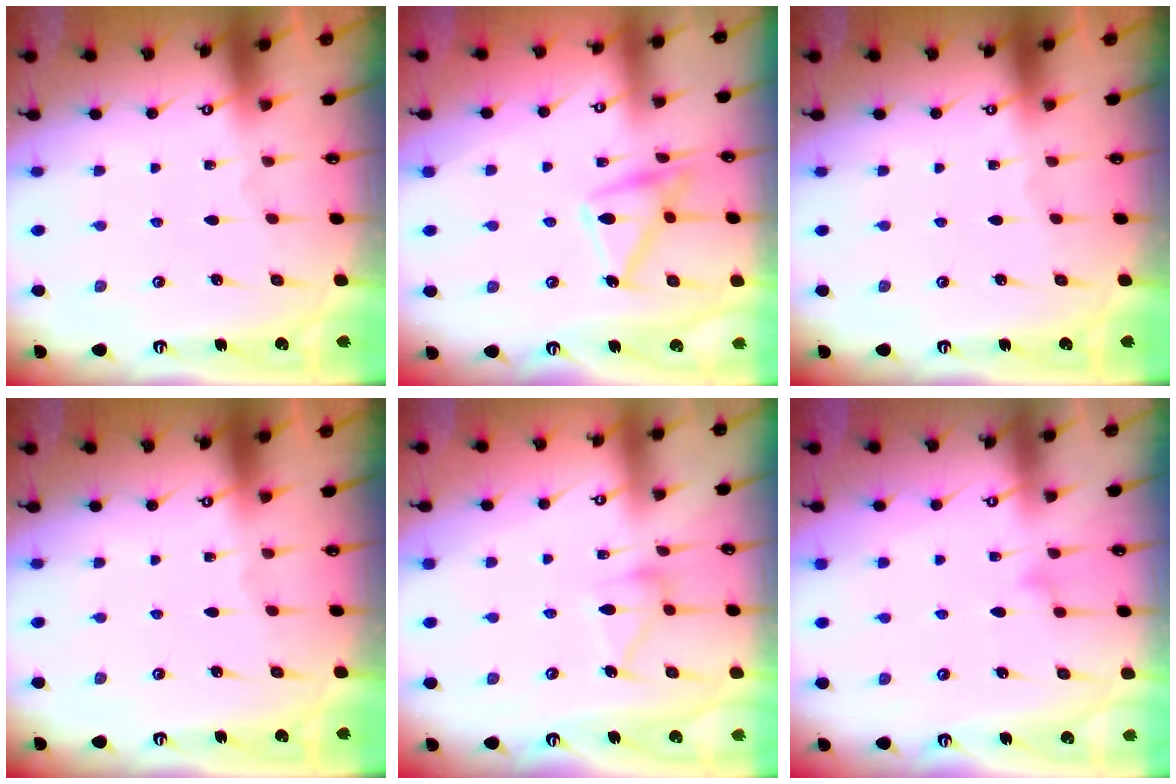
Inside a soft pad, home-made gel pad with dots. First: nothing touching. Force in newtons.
{"total": 13.8, "press": 13.8, "slide": 0.5}
{"total": 0.0}
{"total": 0.0}
{"total": 11.5, "press": 11.5, "slide": 0.7}
{"total": 6.9, "press": 6.9, "slide": 0.4}